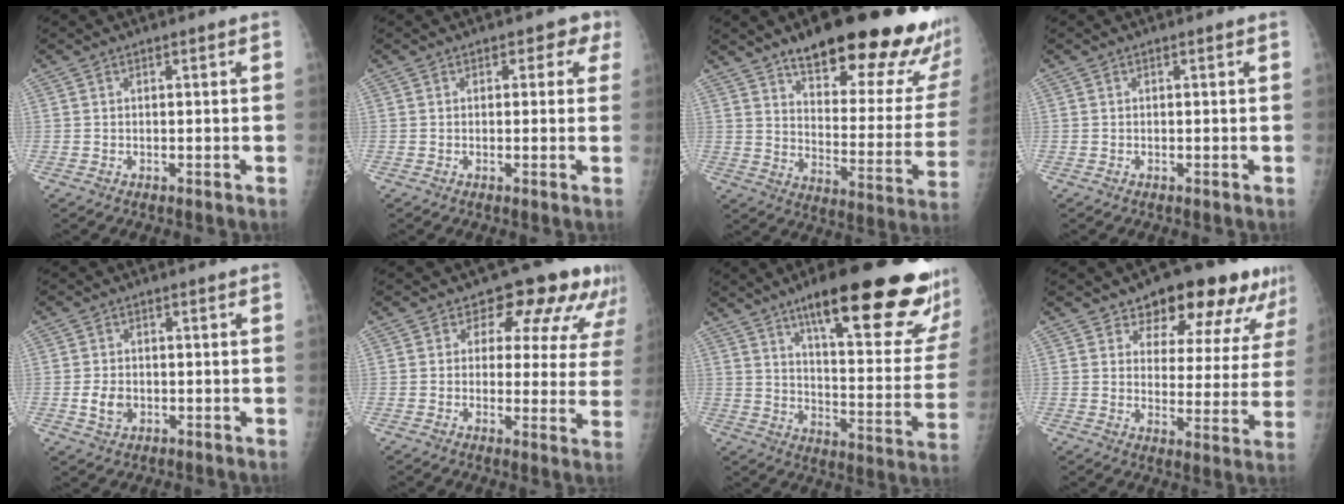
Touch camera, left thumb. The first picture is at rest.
{"total": 2.8, "force": [1.4, 2.1, 1.3], "torque": [0.019, 0.000, 0.007]}
{"total": 28.2, "force": [19.9, 8.3, 18.1], "torque": [-0.200, -0.094, 0.268]}
{"total": 0.0}
{"total": 3.8, "force": [-0.8, 2.8, 2.4], "torque": [-0.038, 0.001, -0.010]}
{"total": 11.8, "force": [7.9, 7.0, 5.3], "torque": [-0.008, -0.029, 0.072]}
{"total": 29.0, "force": [18.3, 6.3, 21.6], "torque": [-0.250, -0.064, 0.262]}
{"total": 16.3, "force": [11.7, 7.6, 8.4], "torque": [-0.059, -0.054, 0.146]}